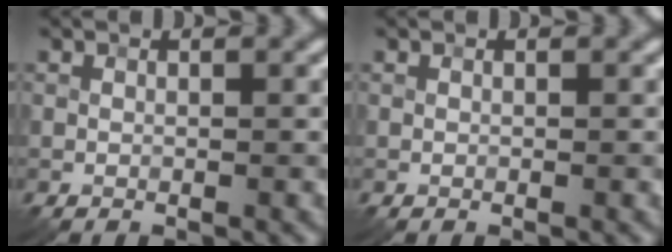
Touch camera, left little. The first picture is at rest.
{"total": 0.0}